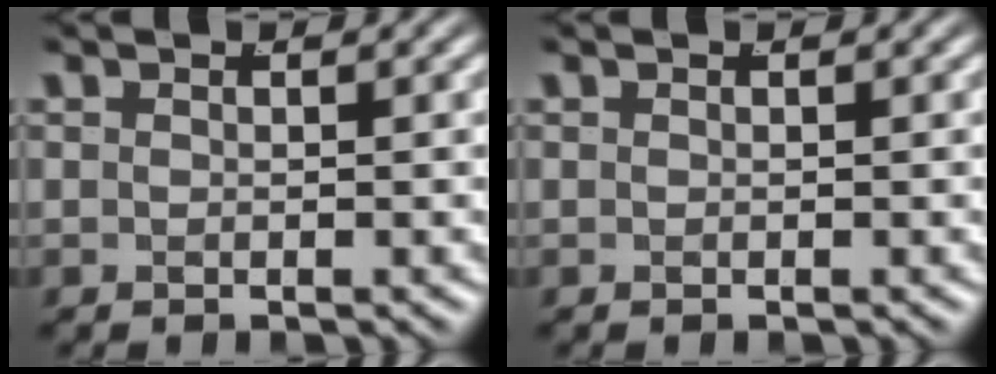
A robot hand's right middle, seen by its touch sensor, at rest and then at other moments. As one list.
[{"total": 0.0}]